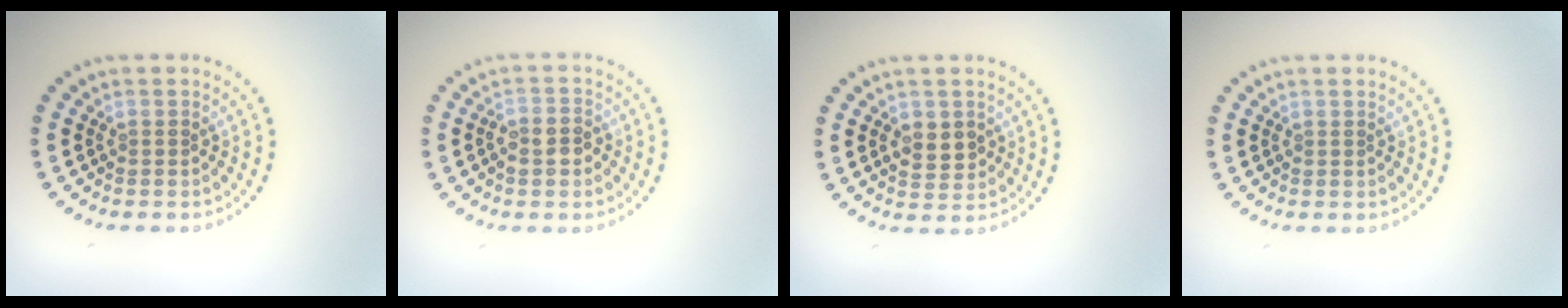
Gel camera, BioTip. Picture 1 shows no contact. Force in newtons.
{"total": 2.2, "press": 2.0, "slide": 0.9}
{"total": 2.5, "press": 2.4, "slide": 0.4}
{"total": 0.0}